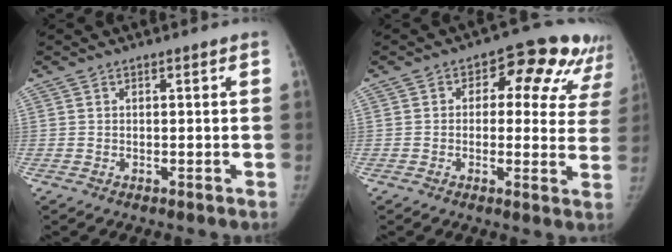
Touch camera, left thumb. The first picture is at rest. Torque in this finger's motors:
{"motor_torque": [-0.61, 0.61, 0.07, 0.78, 0.00]}